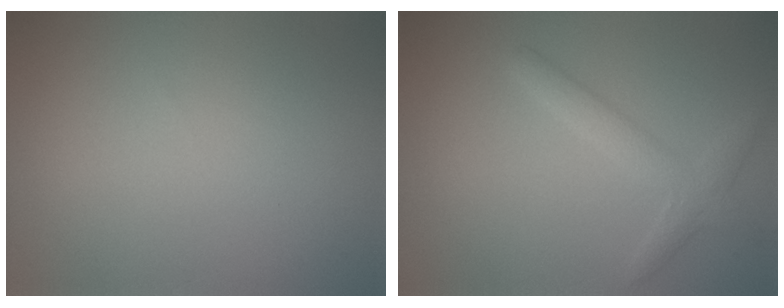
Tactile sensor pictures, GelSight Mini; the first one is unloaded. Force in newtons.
{"total": 2.4, "press": 2.4, "slide": 0.0}